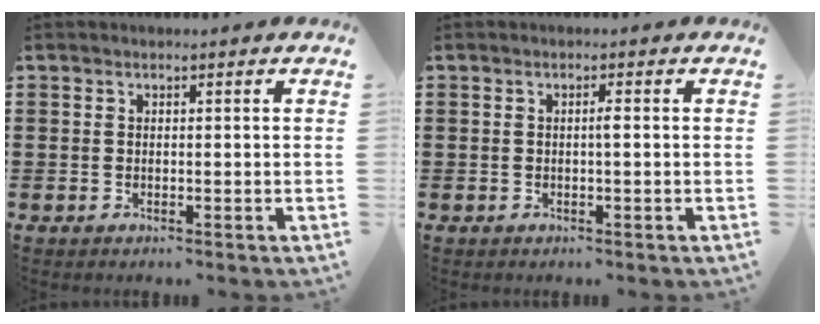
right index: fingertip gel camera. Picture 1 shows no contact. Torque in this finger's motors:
{"motor_torque": [0.22, -0.15, 0.02, 0.04]}